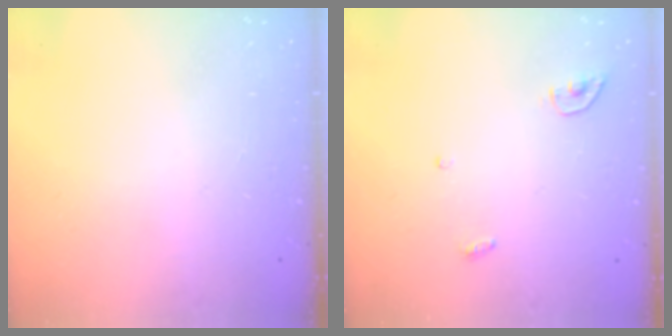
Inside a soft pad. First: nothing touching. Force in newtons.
{"total": 3.4, "press": 3.4, "slide": 0.3}